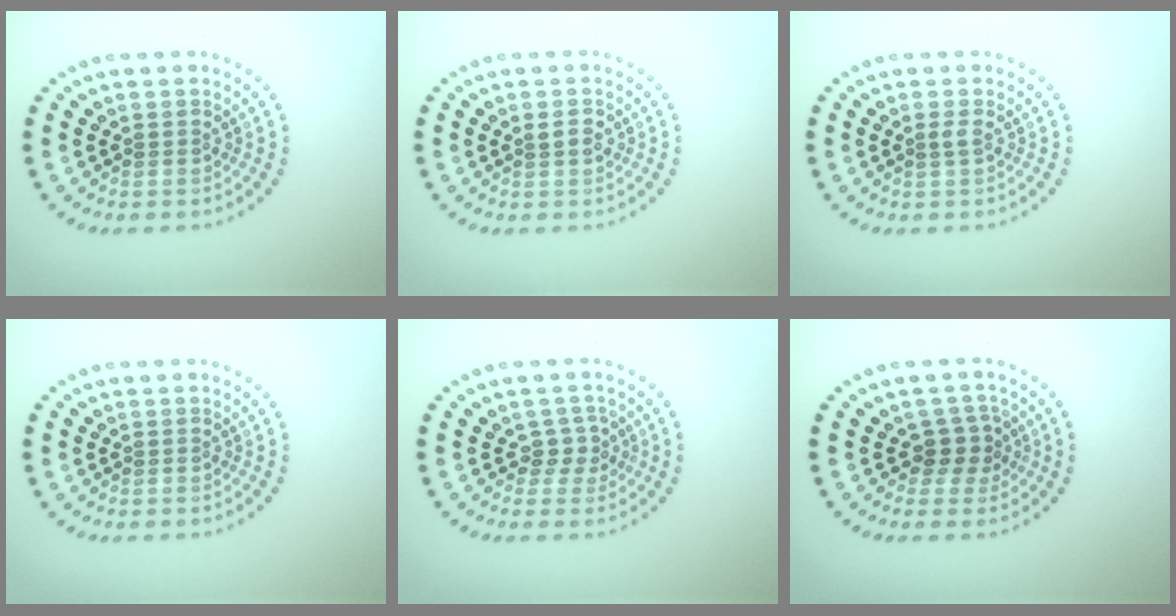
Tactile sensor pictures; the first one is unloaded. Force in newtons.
{"total": 1.2, "press": 1.1, "slide": 0.3}
{"total": 0.9, "press": 0.7, "slide": 0.5}
{"total": 0.0}
{"total": 1.7, "press": 1.3, "slide": 1.1}
{"total": 2.2, "press": 1.8, "slide": 1.3}